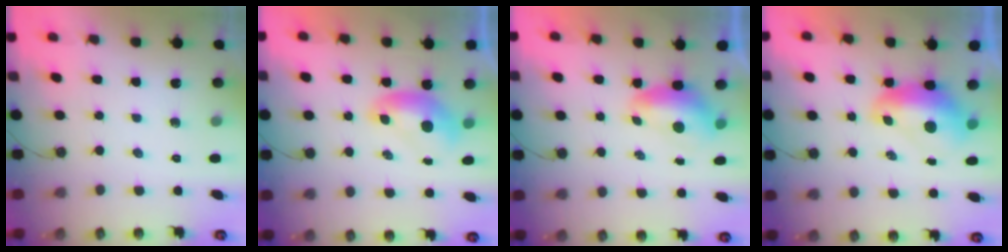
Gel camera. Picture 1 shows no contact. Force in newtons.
{"total": 0.0}
{"total": 0.0}
{"total": 2.2, "press": 2.1, "slide": 0.8}